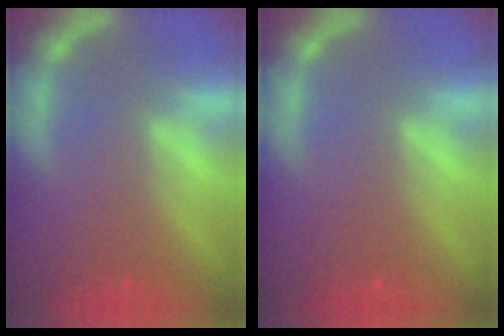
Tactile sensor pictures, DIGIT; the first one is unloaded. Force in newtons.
{"total": 0.0}